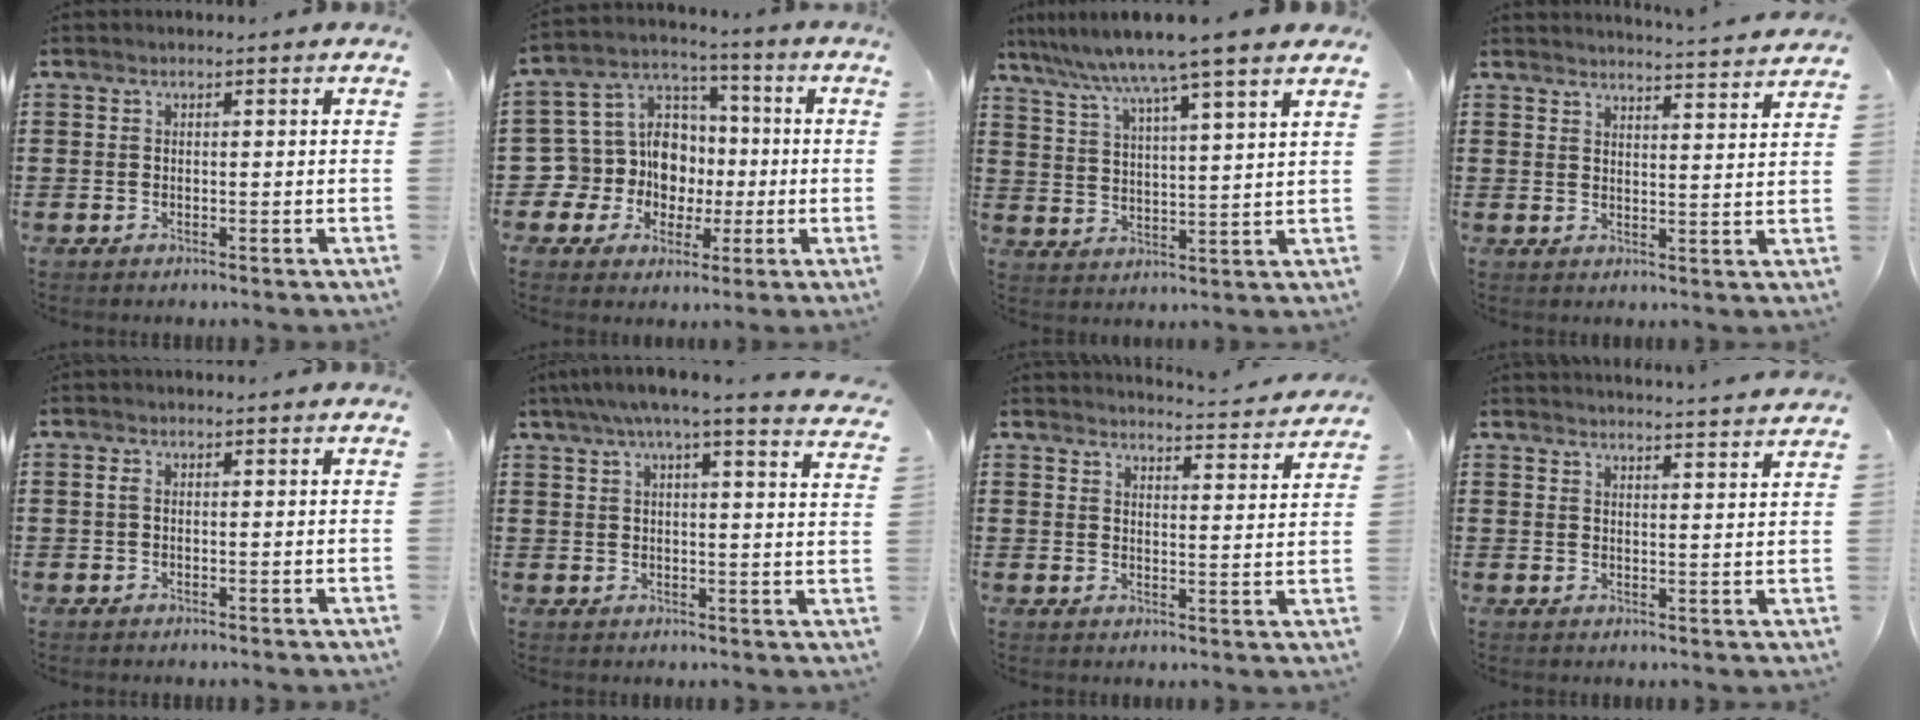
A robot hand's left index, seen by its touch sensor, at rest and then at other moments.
{"total": 10.3, "force": [-0.8, 9.9, 2.8], "torque": [-0.114, 0.000, -0.010]}
{"total": 7.0, "force": [6.0, -1.2, 3.5], "torque": [-0.090, -0.038, 0.096]}
{"total": 3.4, "force": [3.3, -0.7, 0.0], "torque": [-0.006, -0.028, 0.056]}
{"total": 0.9, "force": [0.1, 0.4, 0.8], "torque": [-0.016, 0.002, 0.002]}
{"total": 5.2, "force": [4.2, -0.2, 3.1], "torque": [-0.075, -0.015, 0.070]}
{"total": 3.7, "force": [3.7, -0.3, 0.2], "torque": [-0.005, -0.034, 0.060]}
{"total": 3.4, "force": [3.3, -0.9, 0.1], "torque": [-0.002, -0.025, 0.057]}